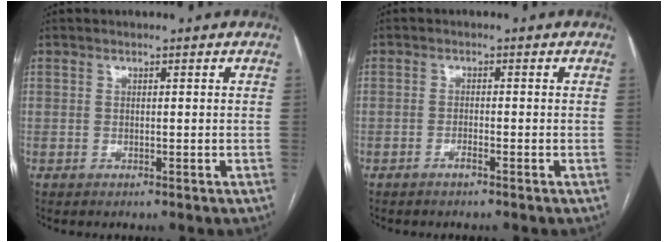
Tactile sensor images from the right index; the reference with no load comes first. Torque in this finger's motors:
{"motor_torque": [0.30, 0.27, -0.06, 0.02]}